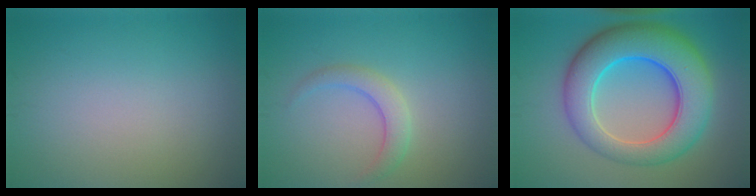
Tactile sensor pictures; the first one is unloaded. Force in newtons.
{"total": 2.4, "press": 2.4, "slide": 0.1}
{"total": 10.4, "press": 10.4, "slide": 0.1}